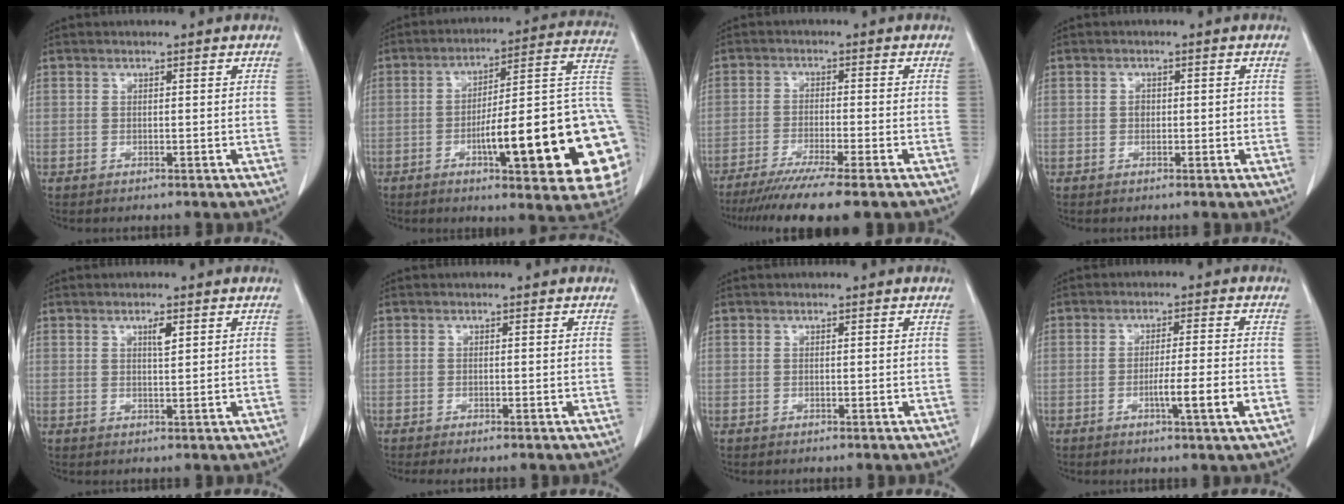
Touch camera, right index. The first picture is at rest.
{"total": 26.2, "force": [-5.3, 3.8, 25.4], "torque": [-0.242, 0.014, -0.072]}
{"total": 11.1, "force": [-8.9, -0.7, 6.6], "torque": [-0.086, -0.031, -0.139]}
{"total": 1.4, "force": [-0.2, 1.0, 0.9], "torque": [-0.014, 0.003, -0.002]}
{"total": 1.8, "force": [0.9, 0.3, 1.5], "torque": [-0.027, -0.002, 0.015]}
{"total": 1.1, "force": [-0.9, 0.0, 0.6], "torque": [-0.010, -0.004, -0.015]}
{"total": 0.0}
{"total": 6.2, "force": [-2.1, -0.6, 5.8], "torque": [-0.088, -0.009, -0.034]}